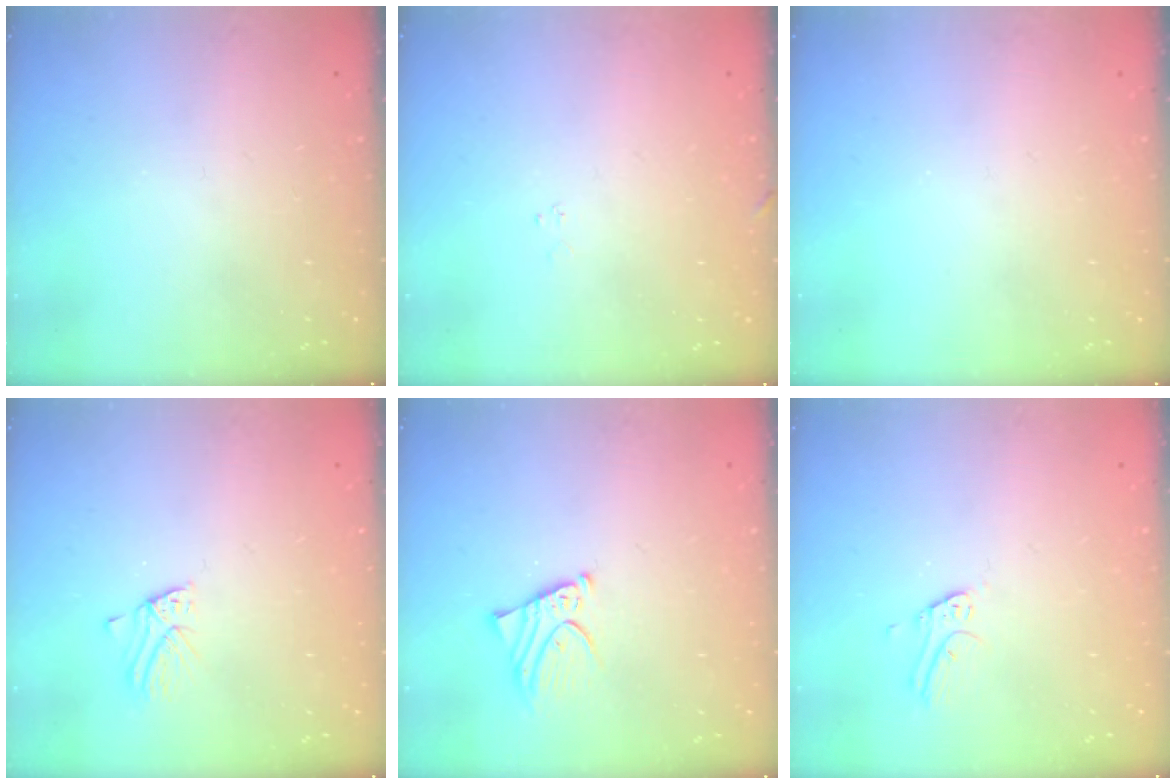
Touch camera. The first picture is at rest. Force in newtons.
{"total": 3.5, "press": 3.5, "slide": 0.1}
{"total": 0.0}
{"total": 2.8, "press": 2.7, "slide": 0.3}
{"total": 3.7, "press": 3.7, "slide": 0.5}
{"total": 6.4, "press": 6.4, "slide": 0.5}